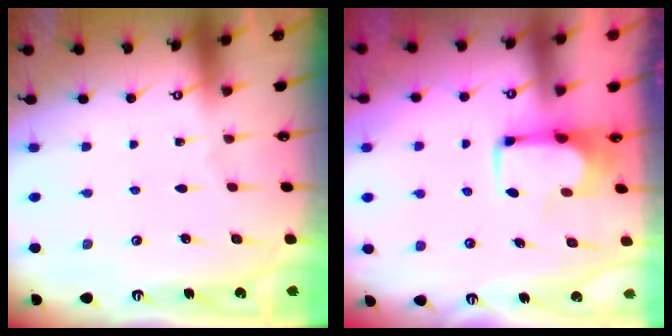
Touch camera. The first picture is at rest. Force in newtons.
{"total": 3.6, "press": 3.6, "slide": 0.4}